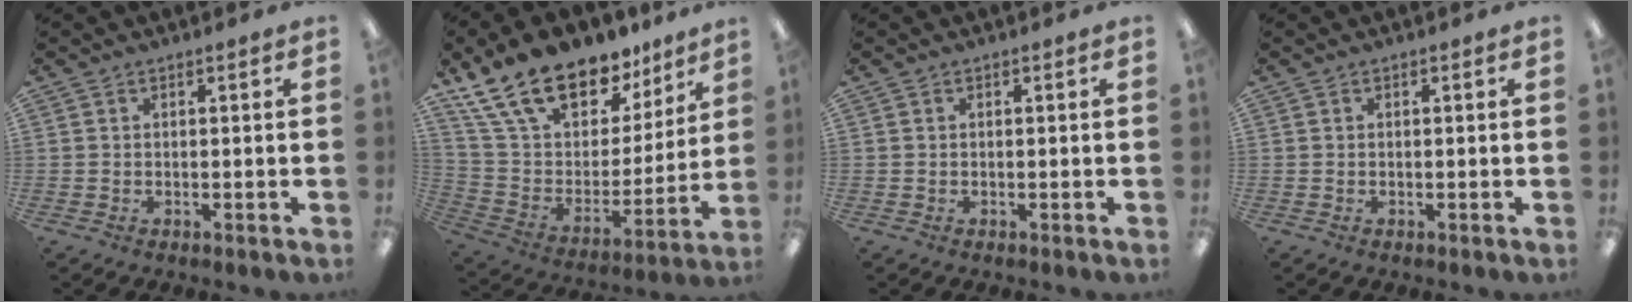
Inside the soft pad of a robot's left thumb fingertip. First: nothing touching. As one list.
[{"total": 21.1, "force": [15.8, 10.6, 9.1], "torque": [-0.176, -0.098, 0.293]}, {"total": 0.0}, {"total": 0.0}]